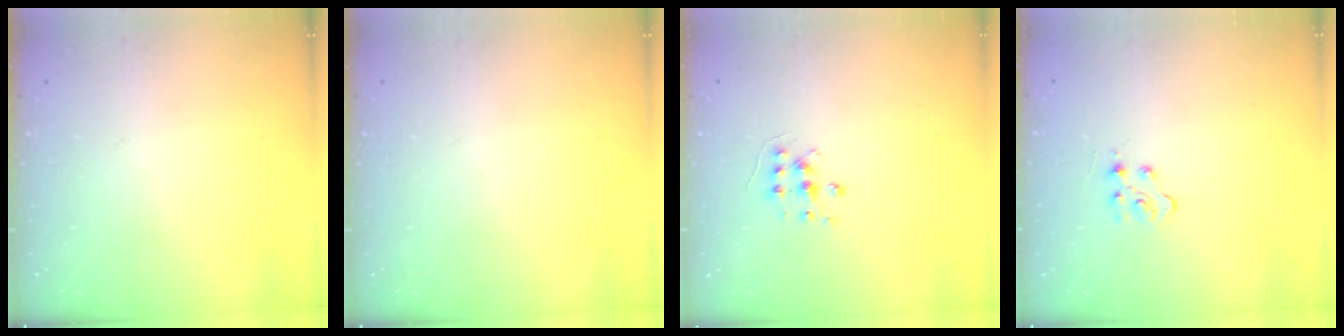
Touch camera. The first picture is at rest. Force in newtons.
{"total": 0.0}
{"total": 6.0, "press": 6.0, "slide": 0.5}
{"total": 3.4, "press": 3.4, "slide": 0.3}